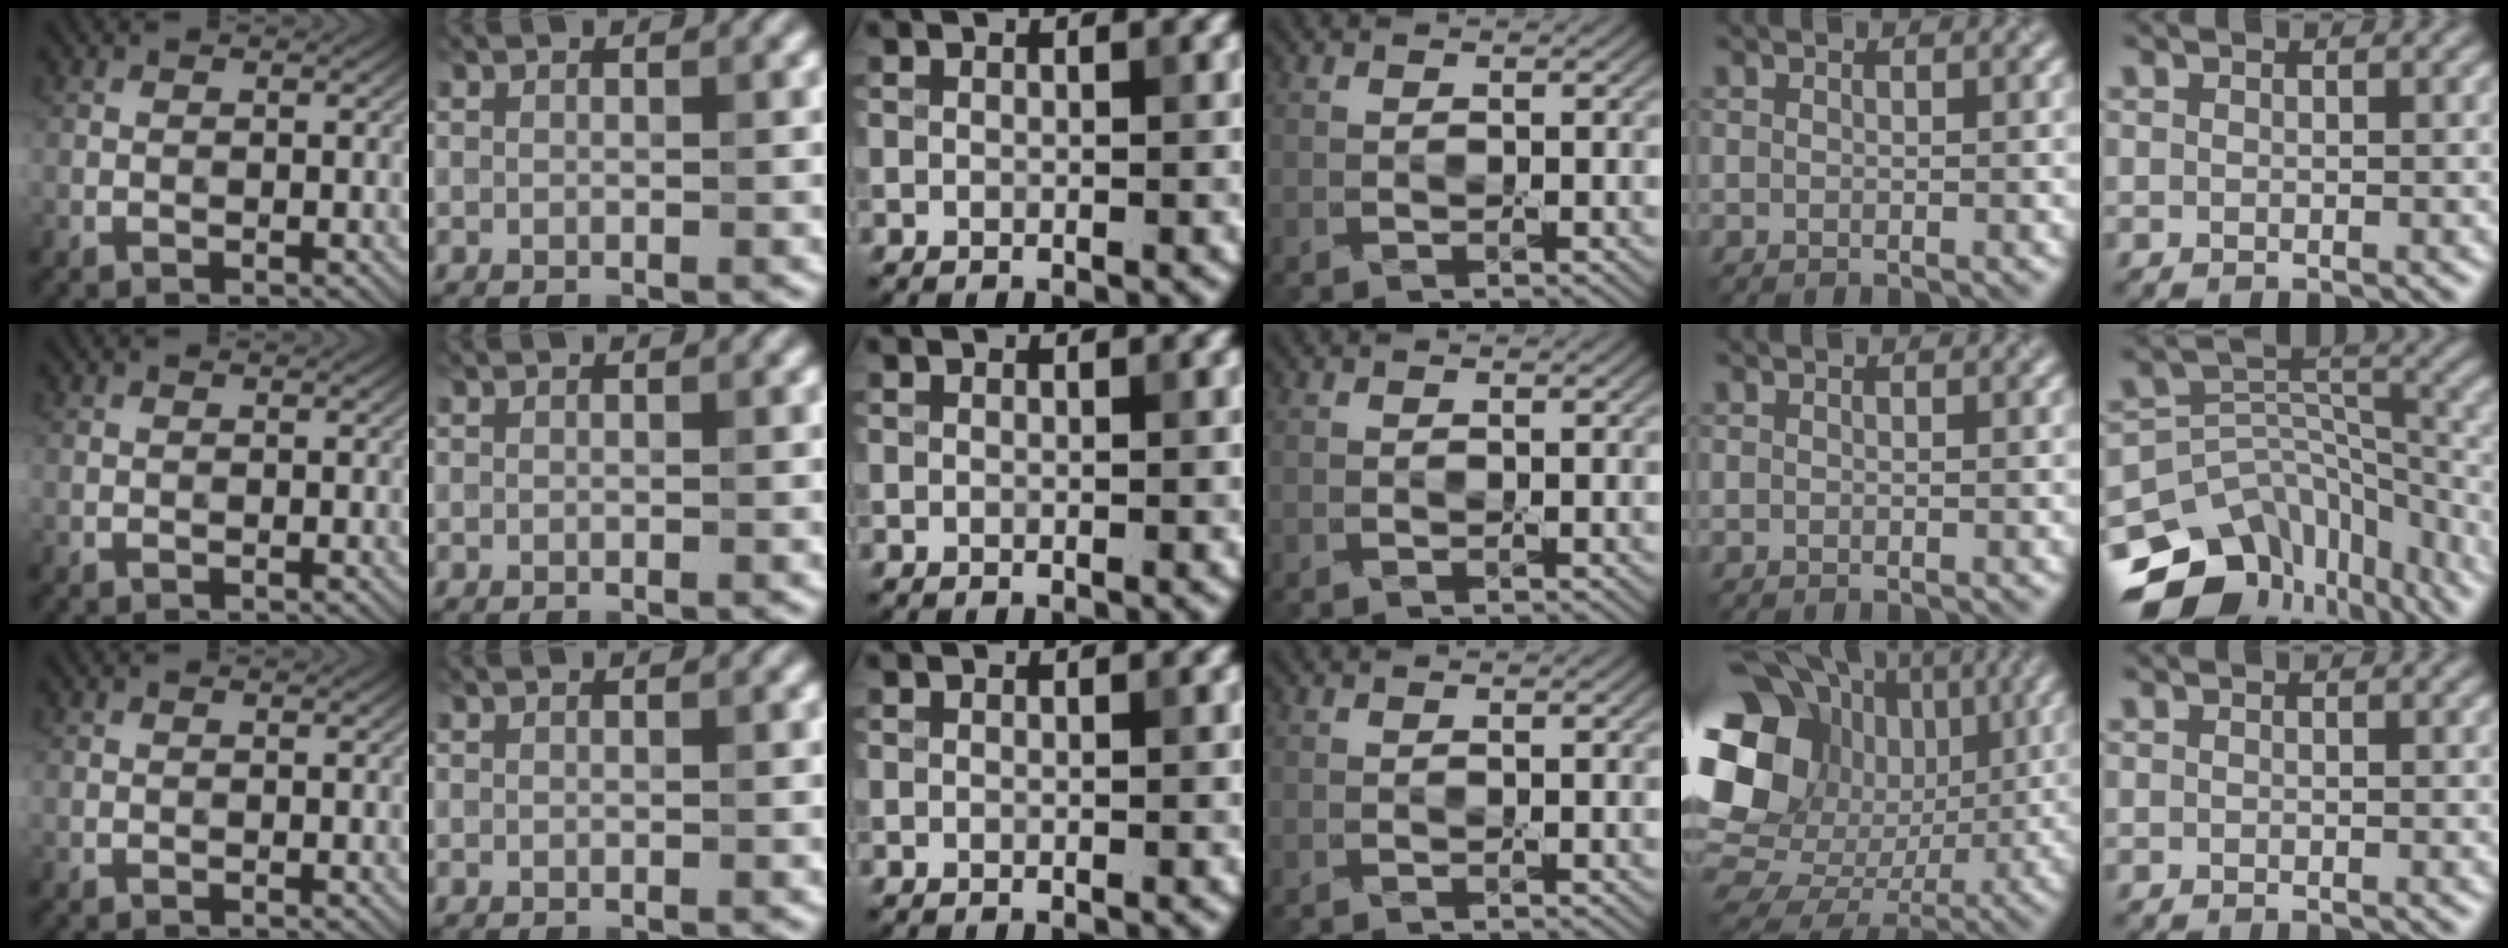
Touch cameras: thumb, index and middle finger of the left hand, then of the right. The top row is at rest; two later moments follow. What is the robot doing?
{"motion": "press", "object": "camera"}